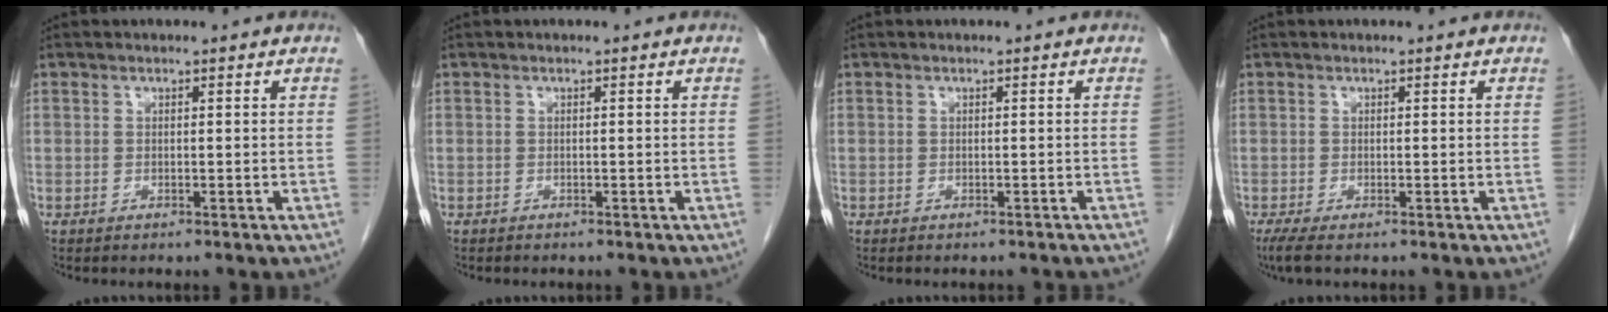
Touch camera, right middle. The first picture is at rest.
{"total": 0.5, "force": [-0.5, 0.2, 0.1], "torque": [-0.006, 0.002, -0.010]}
{"total": 3.2, "force": [-2.9, 0.9, 1.0], "torque": [-0.019, -0.008, -0.032]}
{"total": 2.0, "force": [-1.4, 0.2, 1.4], "torque": [-0.032, -0.011, -0.027]}